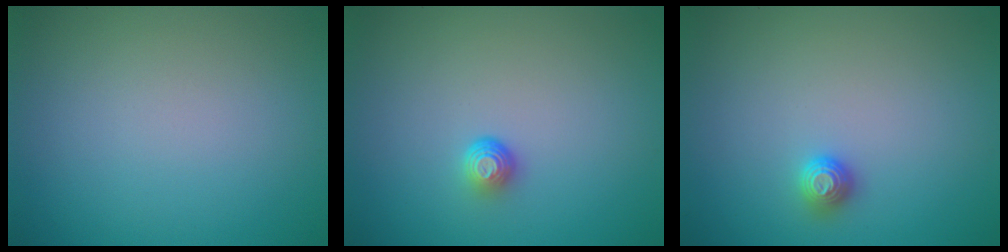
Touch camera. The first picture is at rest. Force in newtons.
{"total": 1.5, "press": 1.0, "slide": 1.1}
{"total": 1.0, "press": 1.0, "slide": 0.3}